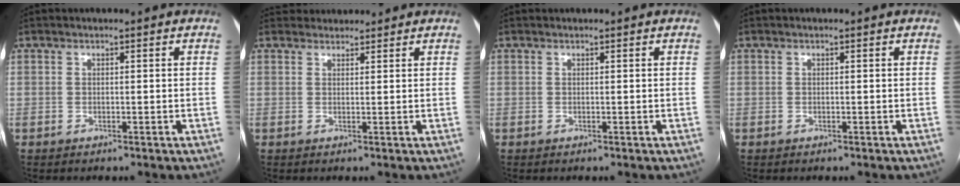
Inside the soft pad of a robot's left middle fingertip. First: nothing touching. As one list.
[{"total": 3.4, "force": [3.3, 1.1, -0.1], "torque": [0.005, 0.027, 0.049]}, {"total": 0.0}, {"total": 0.0}]